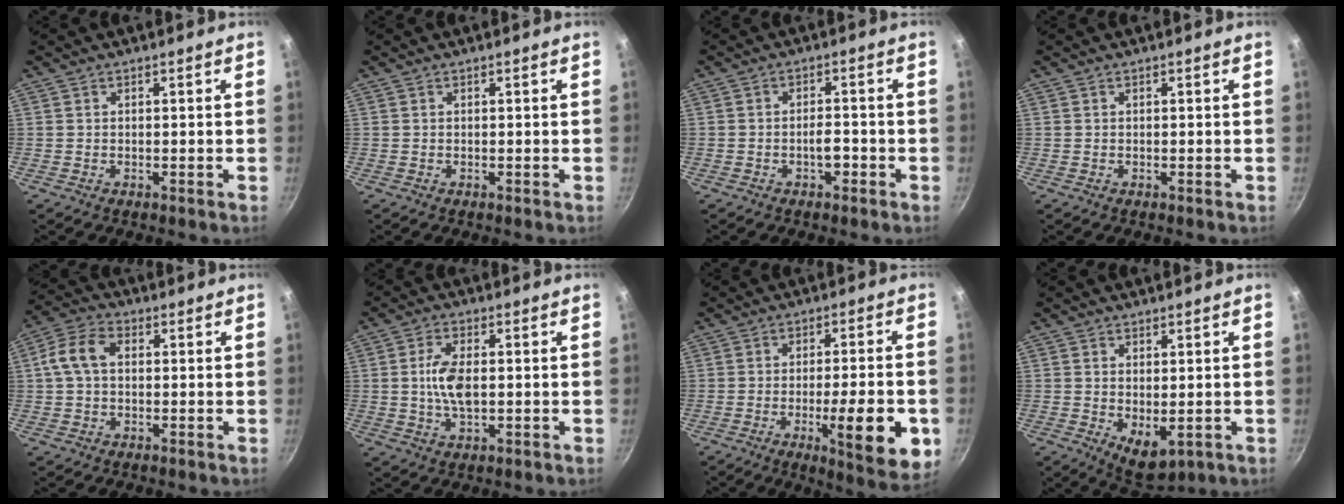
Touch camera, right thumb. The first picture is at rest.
{"total": 0.0}
{"total": 3.2, "force": [-1.3, 1.7, 2.4], "torque": [-0.026, 0.013, -0.022]}
{"total": 0.0}
{"total": 7.4, "force": [1.0, 5.0, 5.4], "torque": [-0.110, 0.024, 0.014]}
{"total": 7.0, "force": [0.2, 3.4, 6.1], "torque": [-0.124, 0.001, 0.003]}
{"total": 14.4, "force": [-4.3, 3.4, 13.3], "torque": [-0.184, -0.004, -0.057]}
{"total": 6.1, "force": [-1.2, 3.2, 5.1], "torque": [-0.070, -0.013, -0.003]}